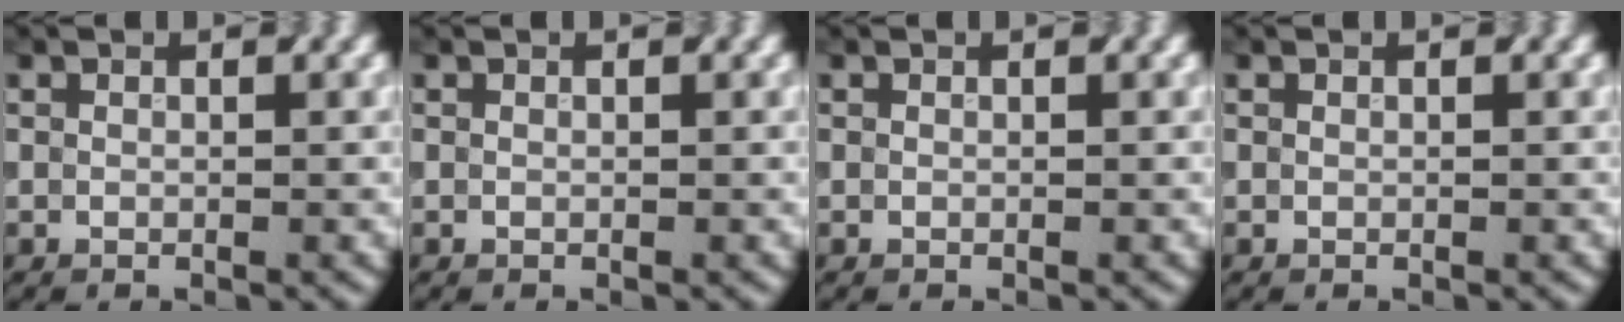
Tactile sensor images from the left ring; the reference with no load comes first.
{"total": 0.0}
{"total": 0.0}
{"total": 0.0}